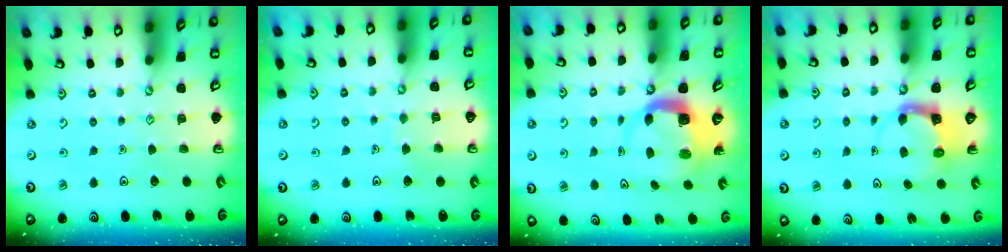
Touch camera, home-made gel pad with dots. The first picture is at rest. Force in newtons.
{"total": 4.4, "press": 4.4, "slide": 0.4}
{"total": 5.5, "press": 5.4, "slide": 0.8}
{"total": 3.9, "press": 3.9, "slide": 0.4}